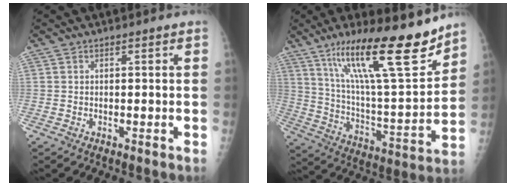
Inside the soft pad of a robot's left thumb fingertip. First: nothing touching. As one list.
[{"total": 23.5, "force": [15.7, 4.5, 16.8], "torque": [-0.258, -0.071, 0.270]}]